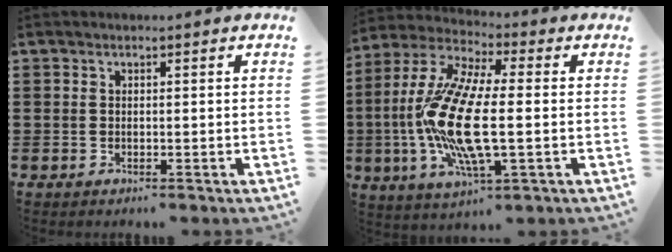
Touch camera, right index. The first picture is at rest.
{"total": 15.4, "force": [-1.7, 4.6, 14.6], "torque": [-0.326, -0.024, -0.038]}